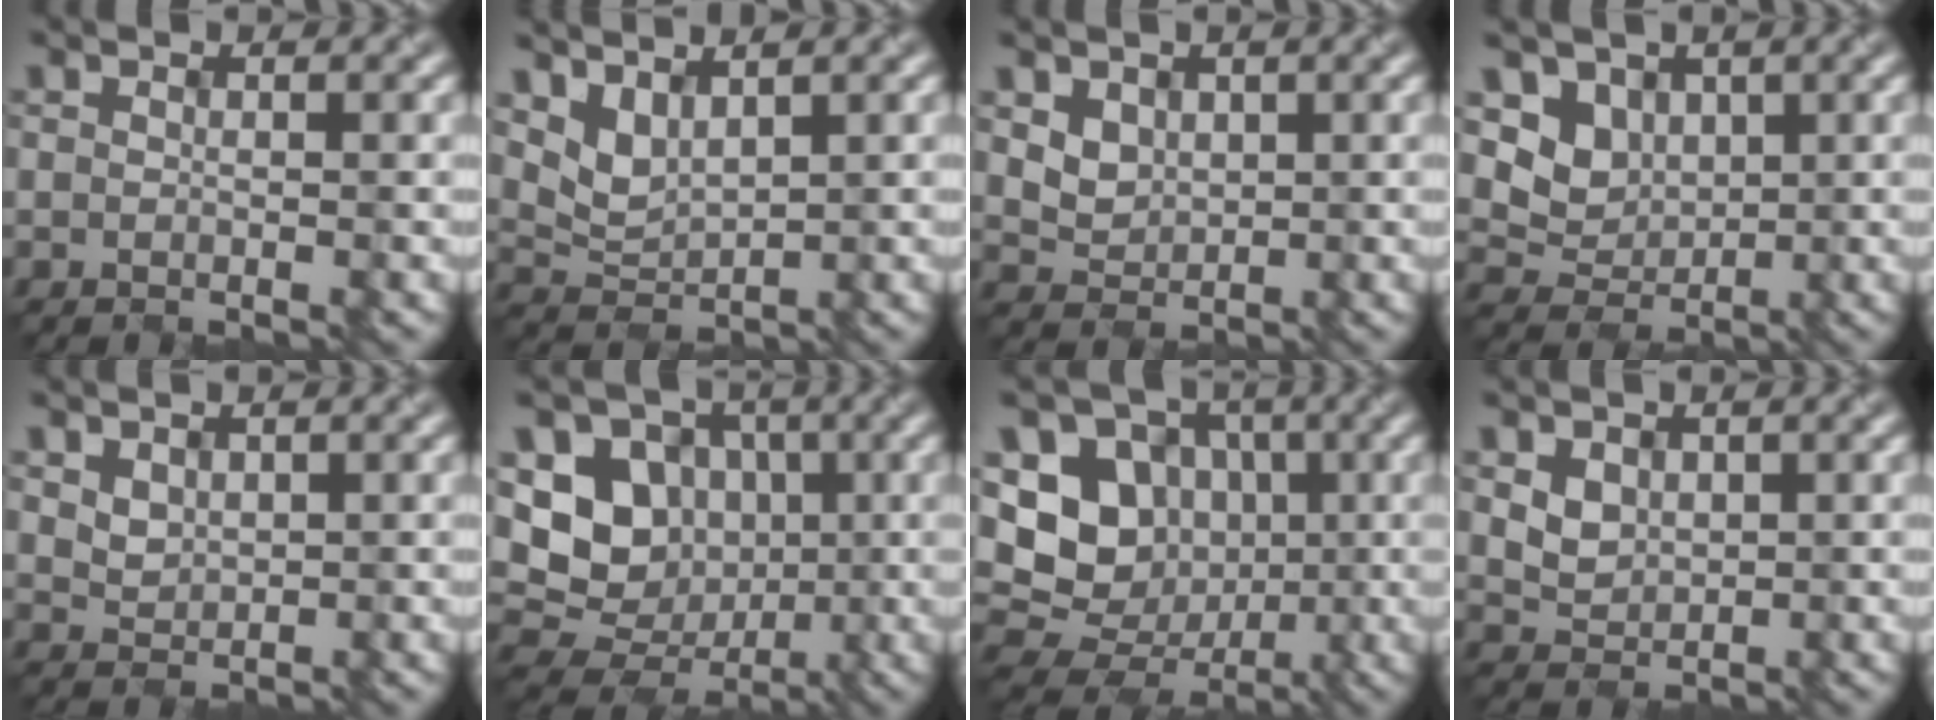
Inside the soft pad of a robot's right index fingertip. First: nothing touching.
{"total": 2.6, "force": [1.8, 1.2, 1.3], "torque": [-0.037, -0.005, 0.042]}
{"total": 2.8, "force": [1.2, 2.3, 1.1], "torque": [-0.039, -0.004, 0.034]}
{"total": 4.2, "force": [1.5, 3.5, 1.8], "torque": [-0.044, -0.003, 0.032]}
{"total": 1.7, "force": [0.9, 1.3, 0.6], "torque": [-0.016, 0.000, 0.018]}
{"total": 10.5, "force": [0.8, 9.0, 5.5], "torque": [-0.091, 0.020, -0.007]}
{"total": 11.6, "force": [0.8, 10.1, 5.6], "torque": [-0.105, 0.024, -0.011]}
{"total": 2.2, "force": [0.7, 1.9, 0.9], "torque": [-0.023, -0.006, 0.017]}